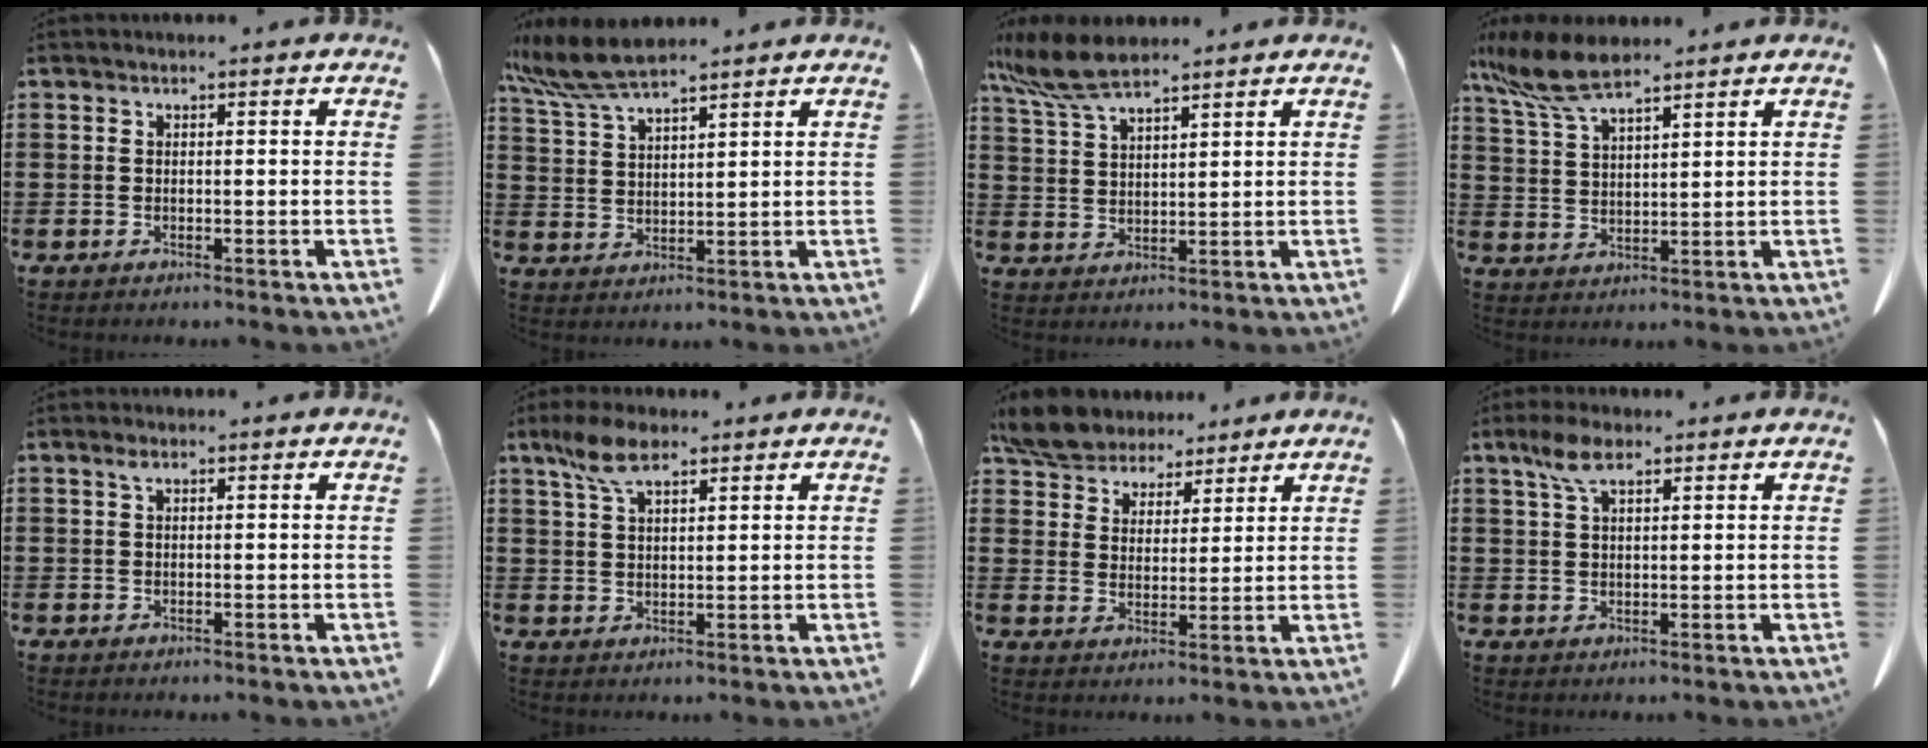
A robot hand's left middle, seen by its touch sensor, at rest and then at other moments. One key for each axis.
{"total": 8.1, "fx": 6.6, "fy": 1.4, "fz": 4.4, "tx": -0.110, "ty": -0.018, "tz": 0.122}
{"total": 8.0, "fx": 6.2, "fy": 1.9, "fz": 4.7, "tx": -0.122, "ty": -0.014, "tz": 0.113}
{"total": 8.5, "fx": 6.3, "fy": 2.0, "fz": 5.4, "tx": -0.135, "ty": -0.018, "tz": 0.115}
{"total": 1.5, "fx": 0.7, "fy": 0.5, "fz": 1.2, "tx": -0.027, "ty": 0.001, "tz": 0.012}
{"total": 6.4, "fx": 3.9, "fy": 2.4, "fz": 4.5, "tx": -0.105, "ty": 0.000, "tz": 0.071}
{"total": 6.9, "fx": 6.3, "fy": 2.6, "fz": 1.3, "tx": -0.056, "ty": -0.016, "tz": 0.120}
{"total": 5.0, "fx": 2.8, "fy": 1.8, "fz": 3.7, "tx": -0.081, "ty": 0.003, "tz": 0.051}